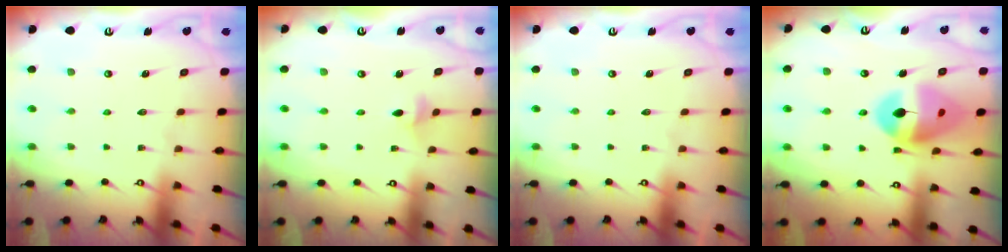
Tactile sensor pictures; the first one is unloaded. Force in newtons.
{"total": 3.2, "press": 3.1, "slide": 0.6}
{"total": 0.0}
{"total": 15.8, "press": 15.6, "slide": 1.8}